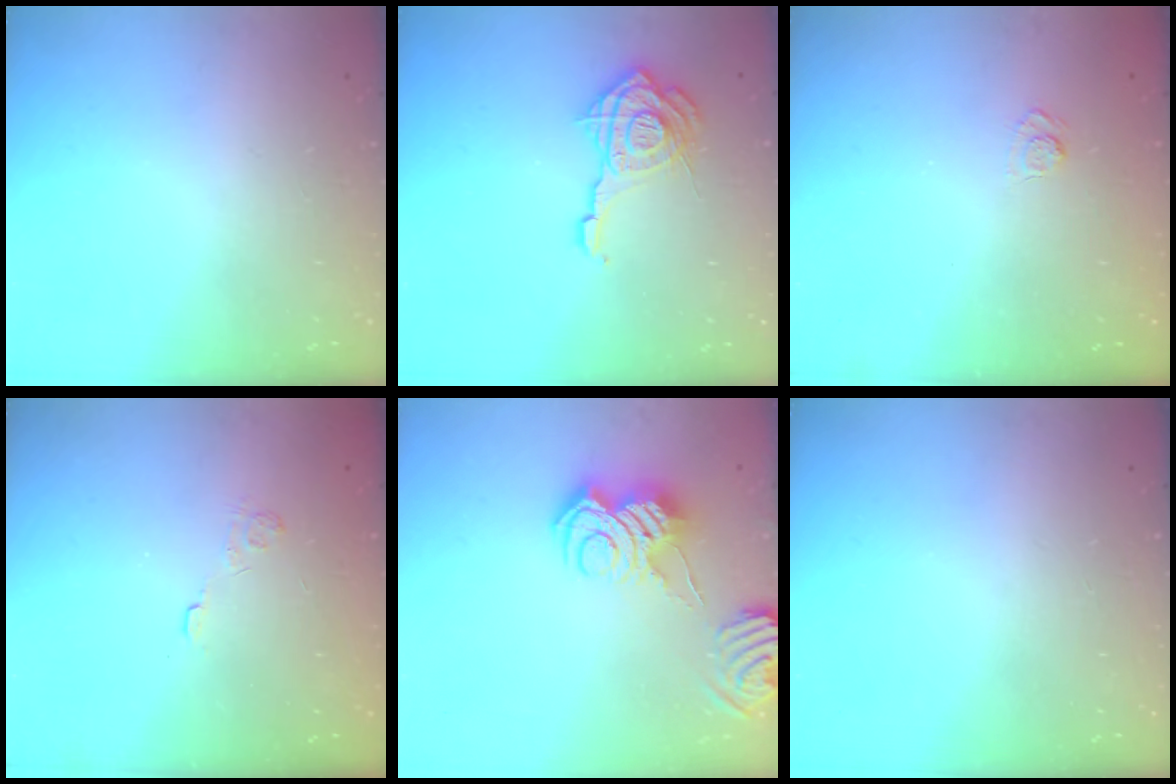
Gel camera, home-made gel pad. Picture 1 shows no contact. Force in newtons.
{"total": 15.1, "press": 14.9, "slide": 2.1}
{"total": 2.7, "press": 2.3, "slide": 1.4}
{"total": 2.3, "press": 1.8, "slide": 1.4}
{"total": 9.9, "press": 9.9, "slide": 0.7}
{"total": 0.0}